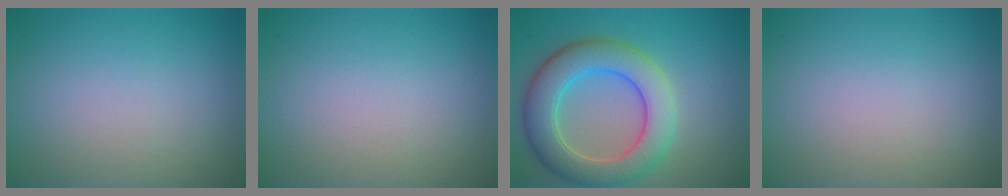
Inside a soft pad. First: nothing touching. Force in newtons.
{"total": 0.0}
{"total": 7.3, "press": 7.3, "slide": 0.5}
{"total": 0.0}